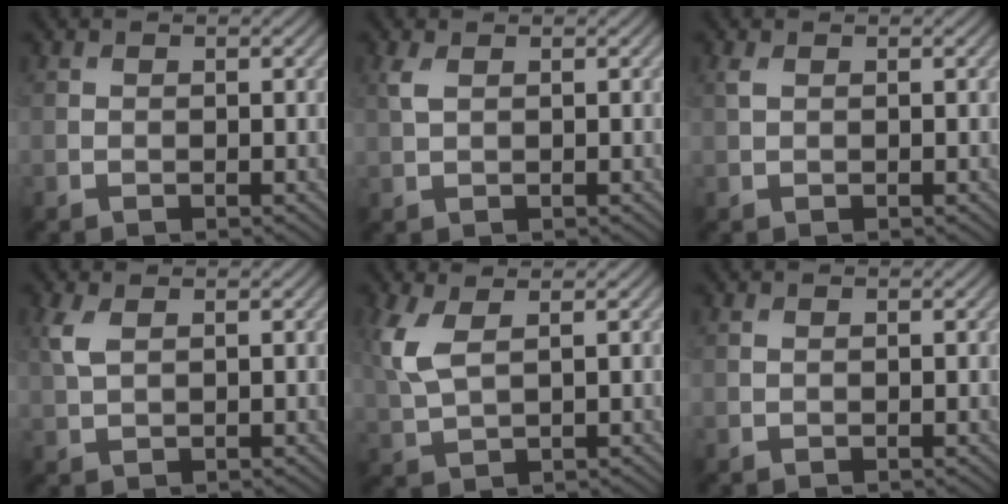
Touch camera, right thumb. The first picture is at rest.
{"total": 1.7, "force": [0.7, 0.7, 1.3], "torque": [-0.039, 0.004, 0.016]}
{"total": 0.9, "force": [0.4, 0.3, 0.7], "torque": [-0.022, 0.002, 0.009]}
{"total": 2.6, "force": [1.1, 1.2, 2.1], "torque": [-0.061, 0.005, 0.024]}
{"total": 5.1, "force": [2.0, 2.2, 4.2], "torque": [-0.116, 0.005, 0.042]}
{"total": 0.0}